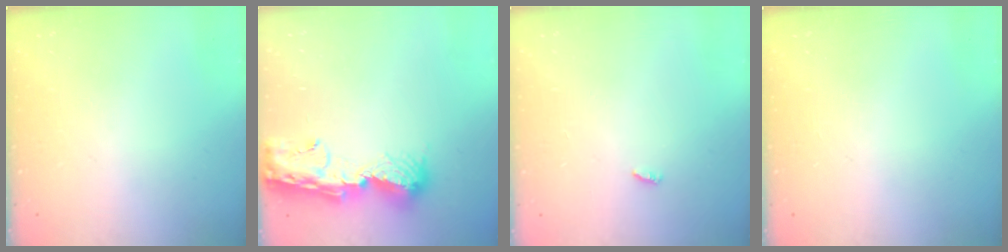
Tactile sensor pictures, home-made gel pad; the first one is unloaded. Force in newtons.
{"total": 13.0, "press": 12.9, "slide": 1.3}
{"total": 2.3, "press": 2.3, "slide": 0.2}
{"total": 0.0}